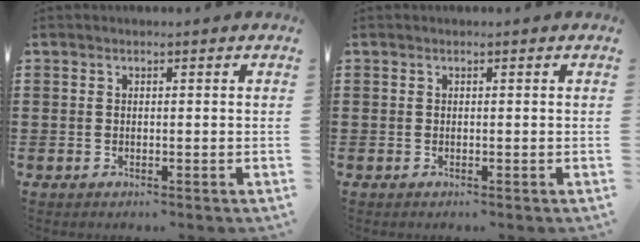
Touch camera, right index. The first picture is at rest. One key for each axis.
{"total": 0.0}